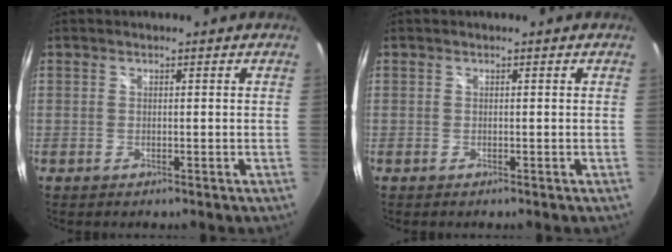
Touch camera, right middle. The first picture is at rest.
{"total": 0.0}